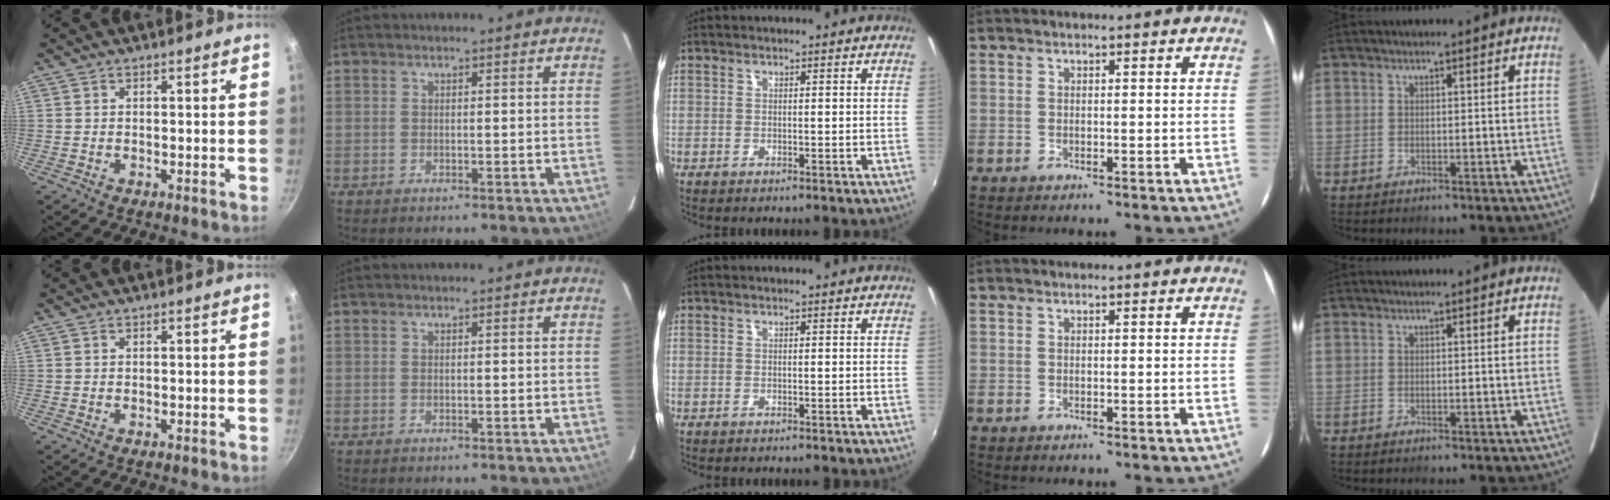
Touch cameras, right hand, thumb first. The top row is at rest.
{}